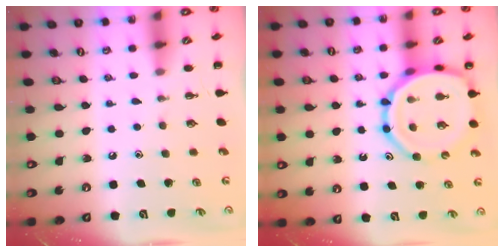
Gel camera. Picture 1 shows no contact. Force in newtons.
{"total": 14.3, "press": 14.0, "slide": 2.5}